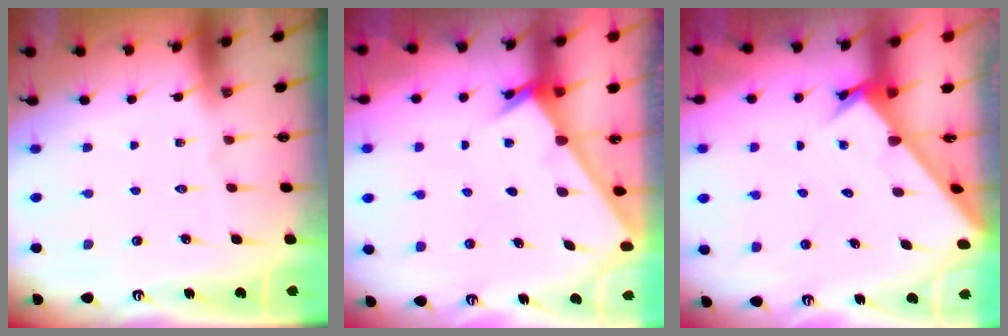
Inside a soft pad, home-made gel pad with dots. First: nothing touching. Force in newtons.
{"total": 2.3, "press": 2.3, "slide": 0.2}
{"total": 2.7, "press": 2.7, "slide": 0.3}